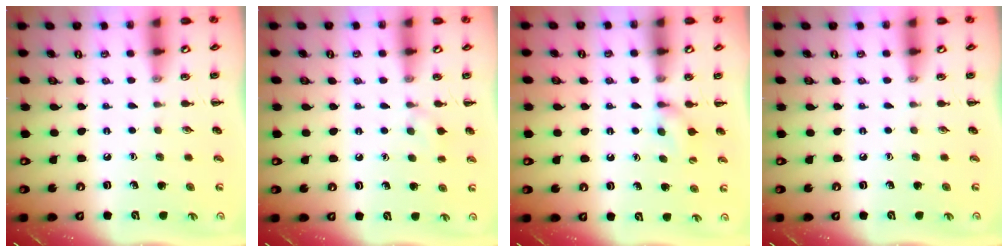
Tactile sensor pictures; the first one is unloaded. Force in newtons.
{"total": 6.4, "press": 6.1, "slide": 1.7}
{"total": 5.5, "press": 5.3, "slide": 1.7}
{"total": 0.0}